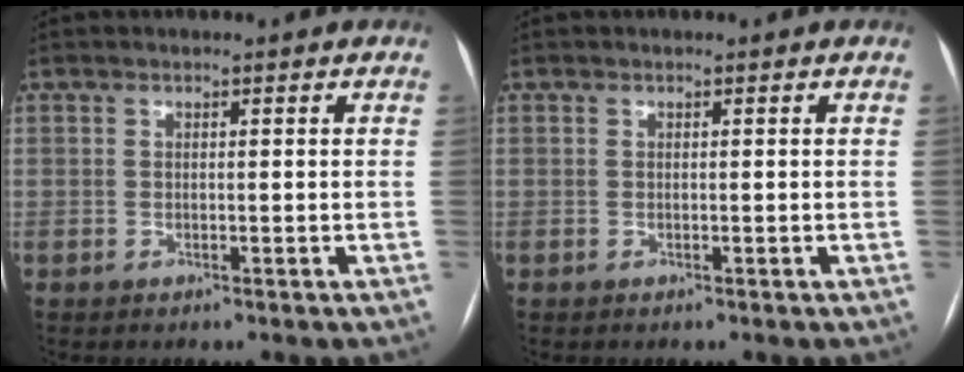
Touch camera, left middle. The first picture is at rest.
{"total": 0.0}